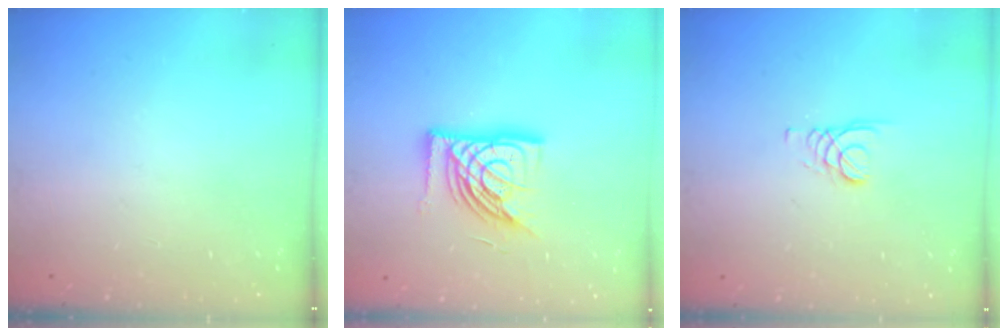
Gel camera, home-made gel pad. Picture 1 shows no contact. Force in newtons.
{"total": 15.7, "press": 15.5, "slide": 2.2}
{"total": 1.6, "press": 1.6, "slide": 0.2}